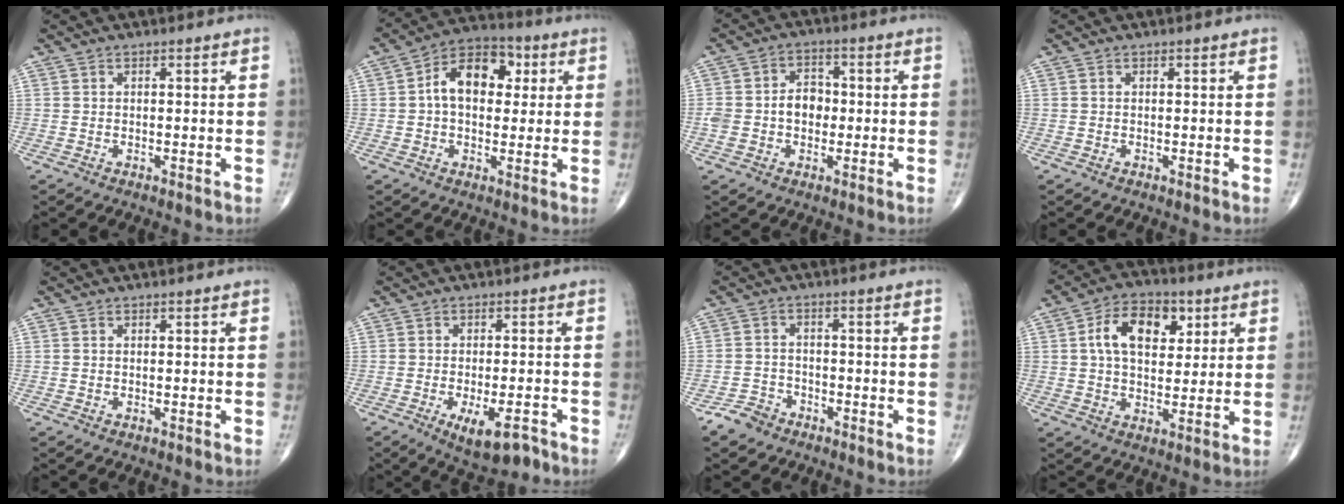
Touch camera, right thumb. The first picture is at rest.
{"total": 11.9, "force": [2.1, 7.9, 8.7], "torque": [-0.112, 0.021, 0.025]}
{"total": 7.0, "force": [-0.5, 5.2, 4.6], "torque": [-0.064, 0.024, -0.011]}
{"total": 0.0}
{"total": 0.0}
{"total": 7.8, "force": [-4.0, 2.9, 6.0], "torque": [-0.089, 0.006, -0.055]}
{"total": 3.9, "force": [-2.8, 2.5, 0.9], "torque": [-0.011, 0.017, -0.051]}
{"total": 12.1, "force": [3.7, 7.7, 8.7], "torque": [-0.120, 0.001, 0.056]}